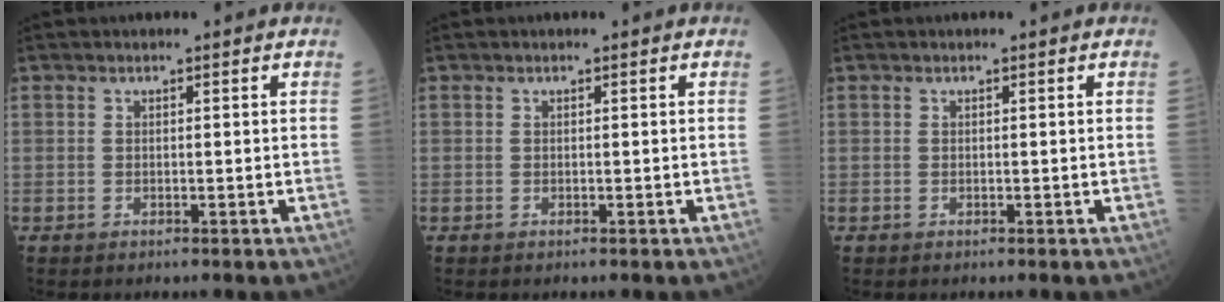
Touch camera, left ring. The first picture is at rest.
{"total": 0.0}
{"total": 0.0}